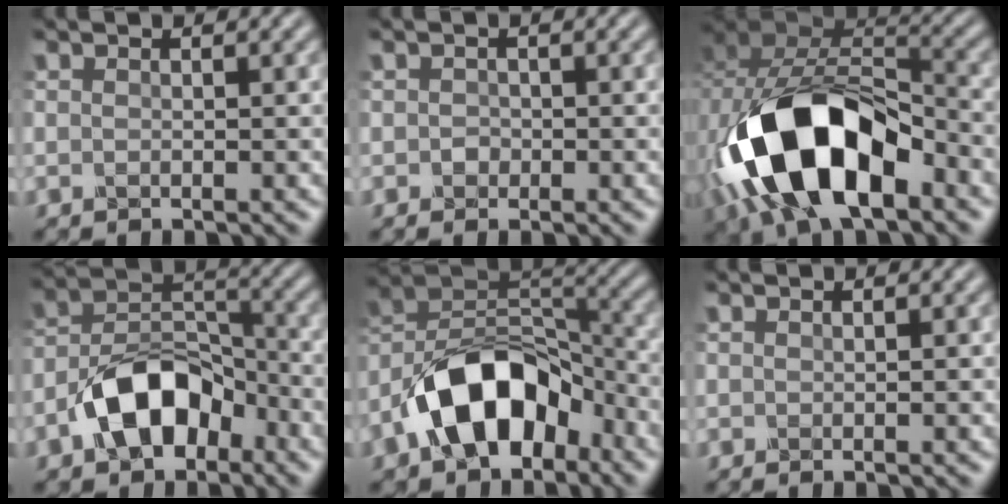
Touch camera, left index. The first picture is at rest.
{"total": 0.7, "force": [-0.1, 0.7, -0.2], "torque": [0.003, 0.004, -0.007]}
{"total": 14.0, "force": [-4.9, 8.3, 10.1], "torque": [-0.191, -0.002, -0.084]}
{"total": 7.0, "force": [-3.8, 4.3, 4.1], "torque": [-0.067, 0.014, -0.078]}
{"total": 9.8, "force": [-5.2, 6.0, 5.7], "torque": [-0.095, 0.019, -0.106]}
{"total": 0.0}